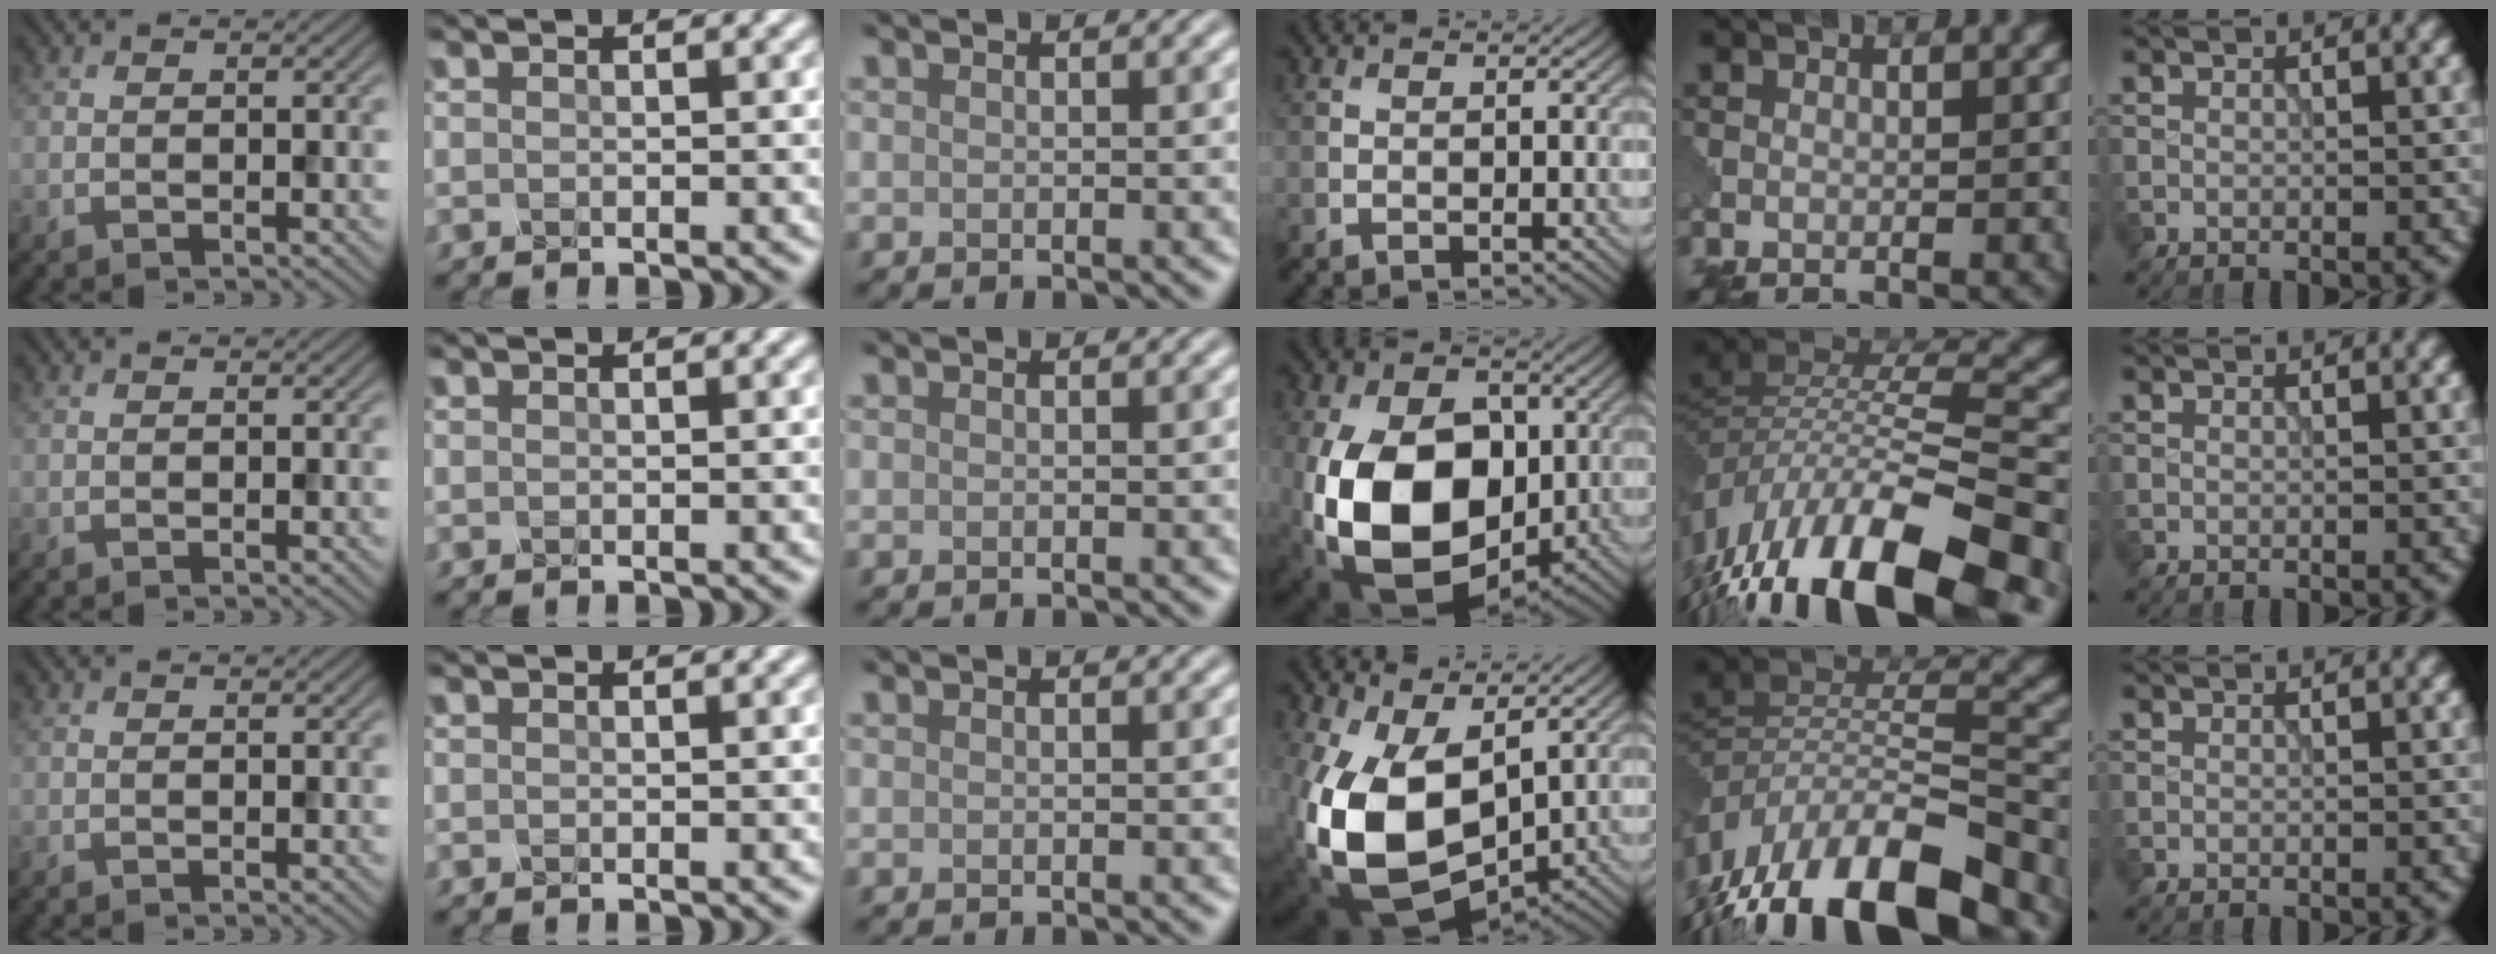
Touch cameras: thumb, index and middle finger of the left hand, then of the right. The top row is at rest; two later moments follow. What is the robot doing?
{"motion": "squeeze", "object": "foam earplug"}